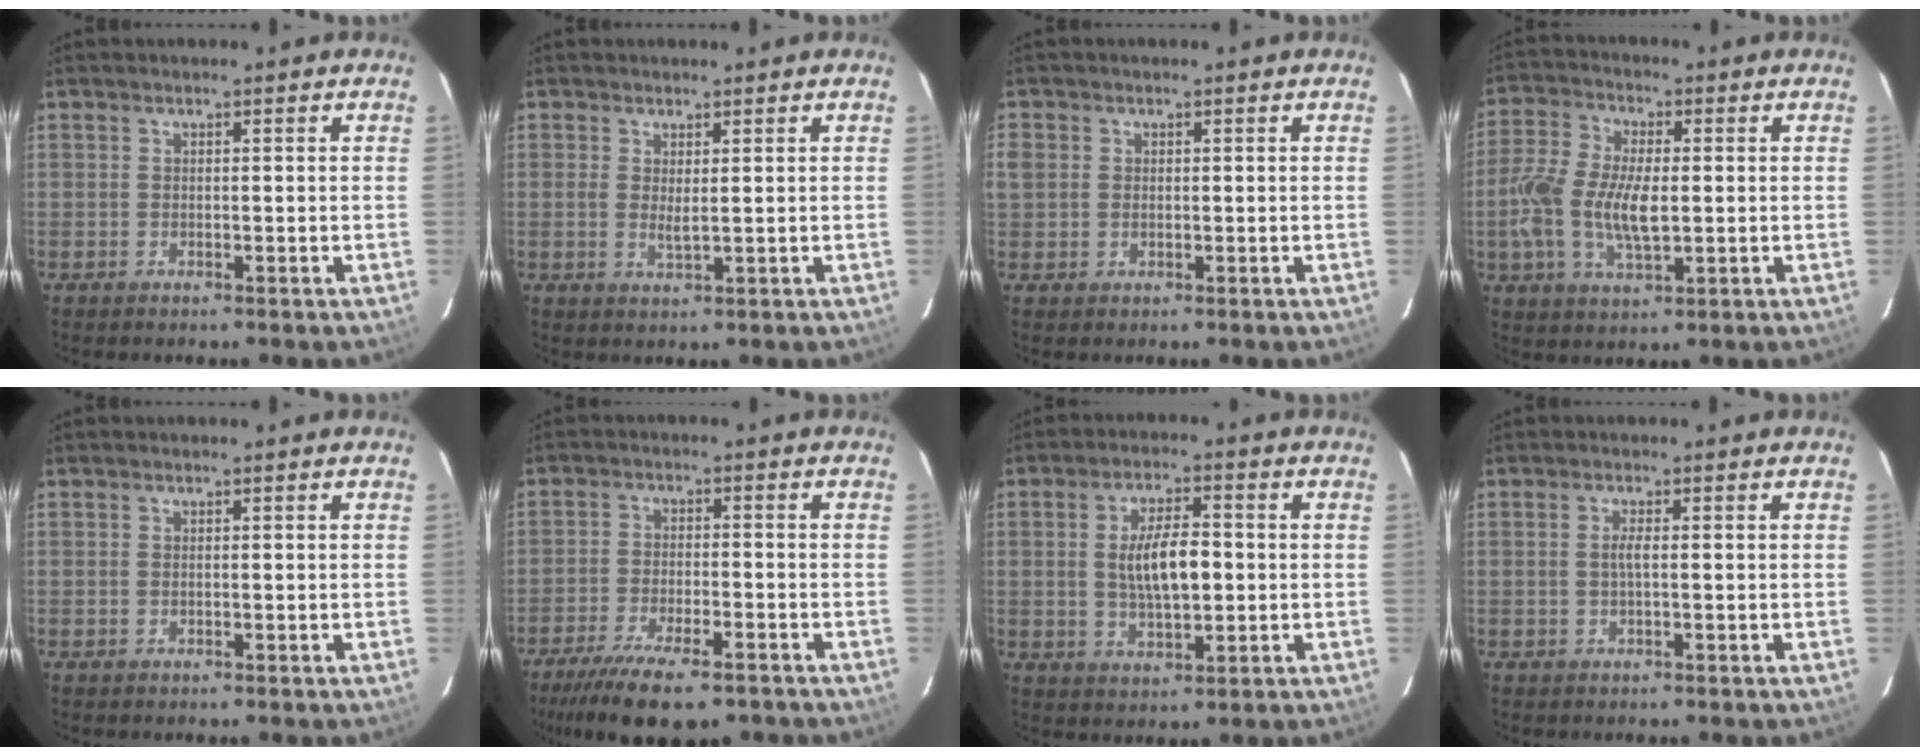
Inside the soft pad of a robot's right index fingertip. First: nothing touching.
{"total": 0.8, "force": [0.1, 0.2, 0.8], "torque": [-0.017, 0.000, 0.000]}
{"total": 3.1, "force": [0.0, 2.8, 1.2], "torque": [-0.025, 0.003, 0.000]}
{"total": 11.7, "force": [-1.3, 5.3, 10.3], "torque": [-0.221, 0.002, -0.030]}
{"total": 0.0}
{"total": 14.7, "force": [-11.0, 4.3, 8.8], "torque": [-0.185, -0.039, -0.180]}
{"total": 8.6, "force": [0.1, 3.4, 8.0], "torque": [-0.148, 0.003, 0.007]}
{"total": 1.5, "force": [-0.1, 0.0, 1.5], "torque": [-0.028, 0.001, -0.004]}